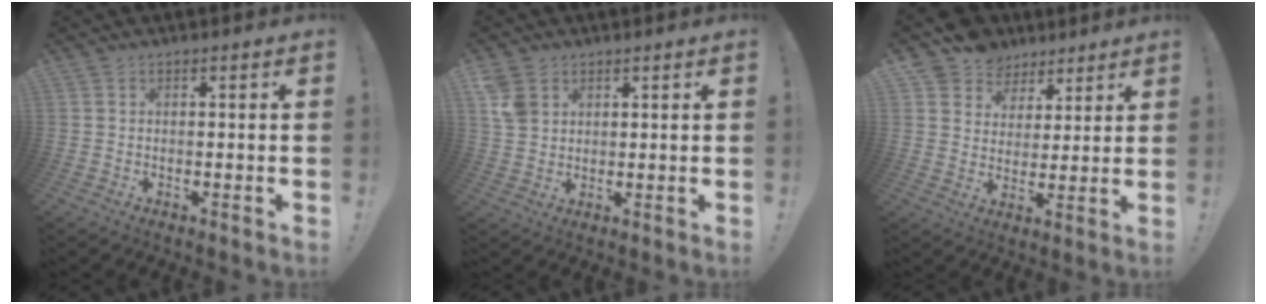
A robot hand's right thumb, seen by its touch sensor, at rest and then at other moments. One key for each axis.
{"total": 6.1, "fx": 2.8, "fy": 4.8, "fz": 2.6, "tx": -0.046, "ty": -0.007, "tz": 0.055}
{"total": 8.3, "fx": 5.0, "fy": 6.5, "fz": 0.9, "tx": -0.015, "ty": -0.038, "tz": 0.101}